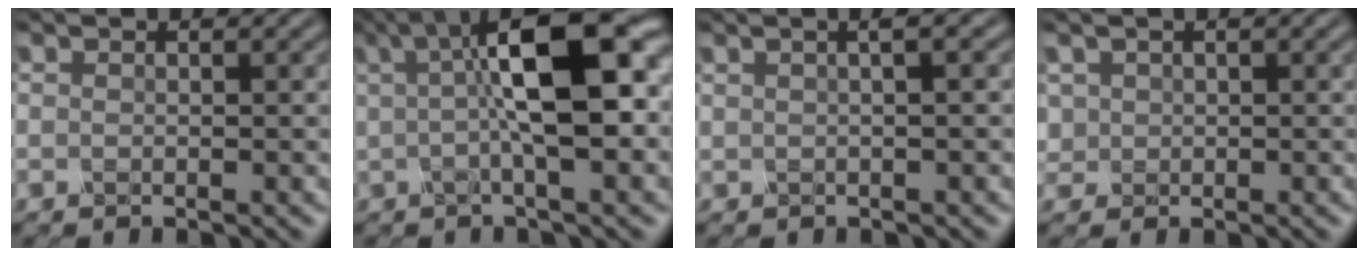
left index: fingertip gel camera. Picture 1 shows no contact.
{"total": 10.2, "force": [1.9, 2.7, 9.6], "torque": [-0.138, 0.019, 0.025]}
{"total": 2.8, "force": [1.1, 1.1, 2.3], "torque": [-0.014, 0.013, -0.003]}
{"total": 1.6, "force": [0.4, 1.5, 0.1], "torque": [0.001, -0.002, 0.008]}